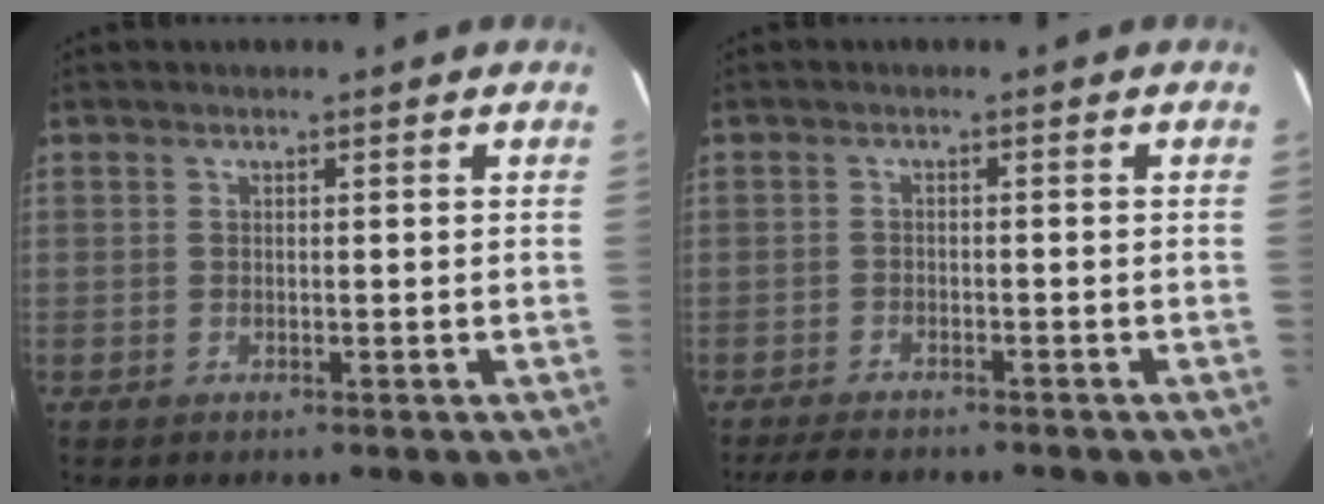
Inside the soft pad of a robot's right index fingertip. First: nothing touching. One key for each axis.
{"total": 6.0, "fx": -5.4, "fy": 1.4, "fz": 2.2, "tx": -0.059, "ty": -0.010, "tz": -0.088}